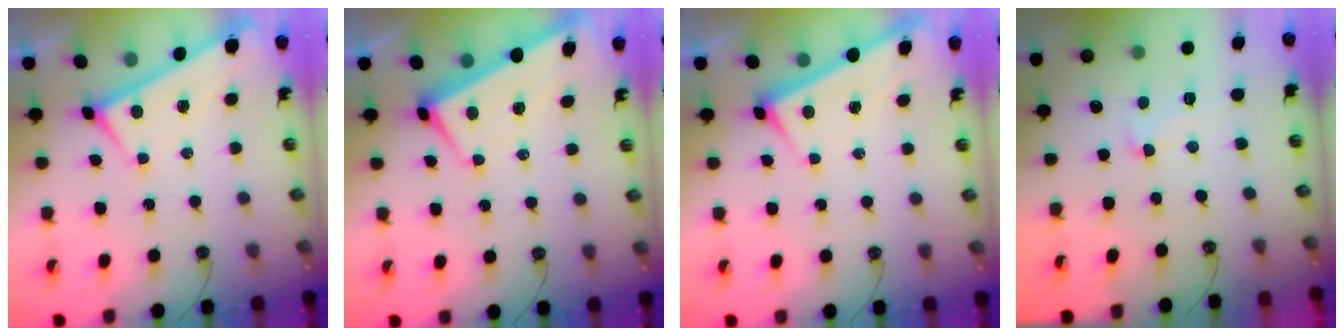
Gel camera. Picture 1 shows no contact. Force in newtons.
{"total": 1.6, "press": 1.2, "slide": 1.0}
{"total": 2.9, "press": 2.9, "slide": 0.1}
{"total": 2.4, "press": 1.7, "slide": 1.6}